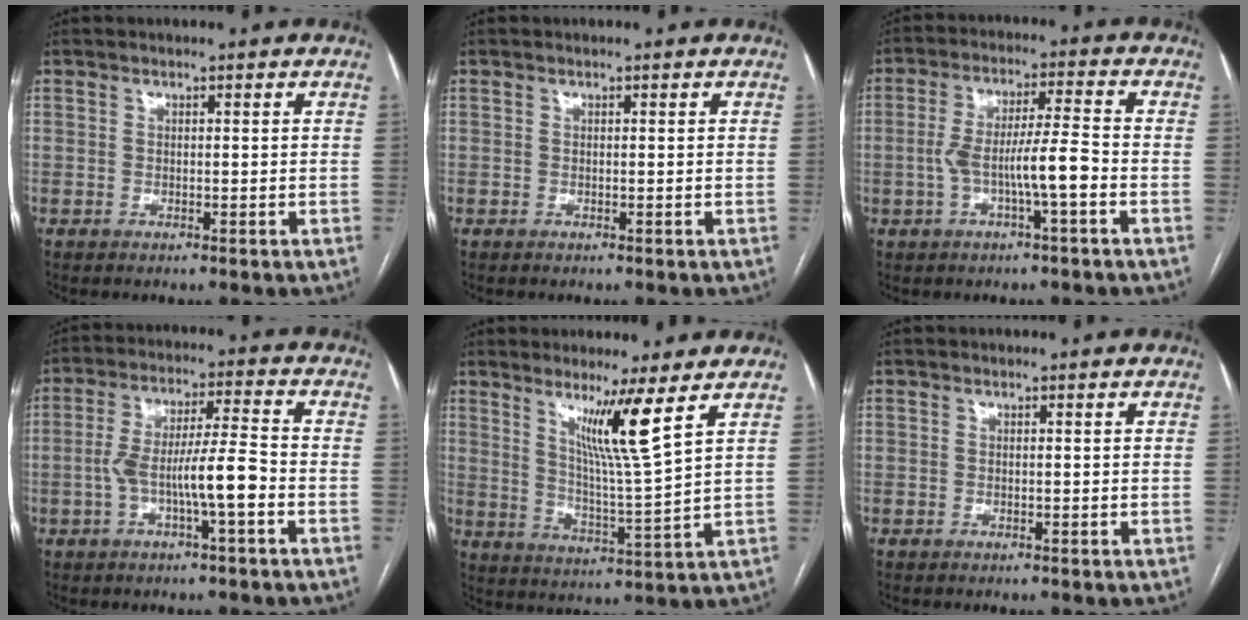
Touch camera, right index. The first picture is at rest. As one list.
[{"total": 0.0}, {"total": 7.7, "force": [-2.3, 0.3, 7.4], "torque": [-0.142, 0.018, -0.040]}, {"total": 8.9, "force": [-2.7, 0.6, 8.4], "torque": [-0.161, 0.020, -0.048]}, {"total": 8.5, "force": [4.8, -2.1, 6.7], "torque": [-0.117, -0.025, 0.089]}, {"total": 0.0}]